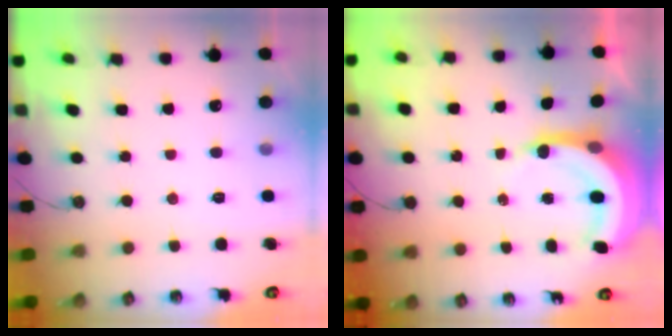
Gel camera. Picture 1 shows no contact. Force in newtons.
{"total": 6.5, "press": 6.5, "slide": 1.0}